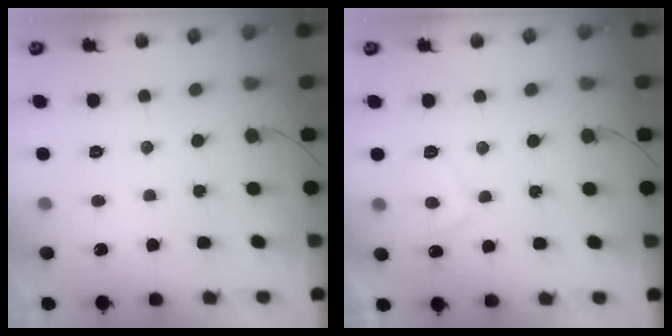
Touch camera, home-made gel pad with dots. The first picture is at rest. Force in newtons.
{"total": 4.7, "press": 4.6, "slide": 1.0}